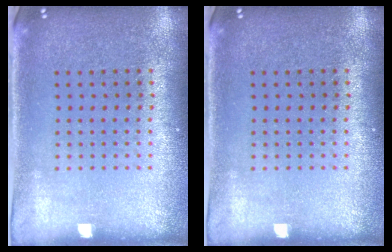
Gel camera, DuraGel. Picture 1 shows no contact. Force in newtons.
{"total": 0.0}